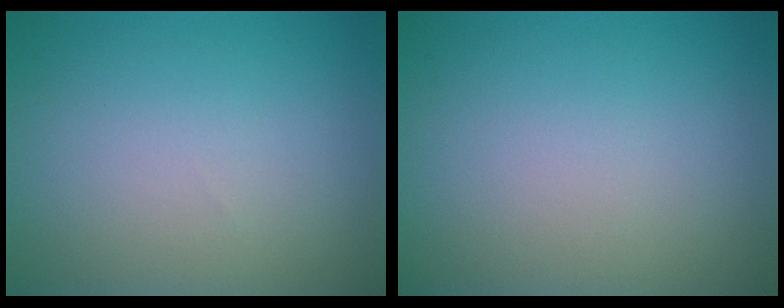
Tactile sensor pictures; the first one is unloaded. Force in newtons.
{"total": 0.0}